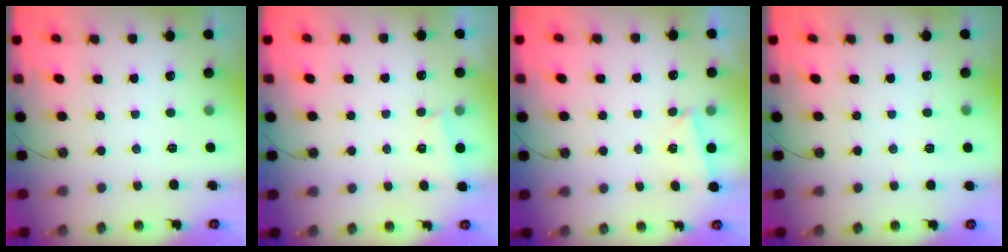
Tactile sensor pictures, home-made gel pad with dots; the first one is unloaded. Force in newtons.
{"total": 4.8, "press": 1.5, "slide": 4.6}
{"total": 2.0, "press": 1.9, "slide": 0.7}
{"total": 2.6, "press": 2.5, "slide": 0.8}